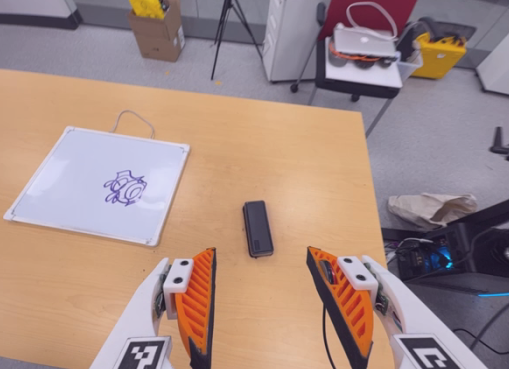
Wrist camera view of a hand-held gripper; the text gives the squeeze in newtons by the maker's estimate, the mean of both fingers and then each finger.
{"total": 0.0}